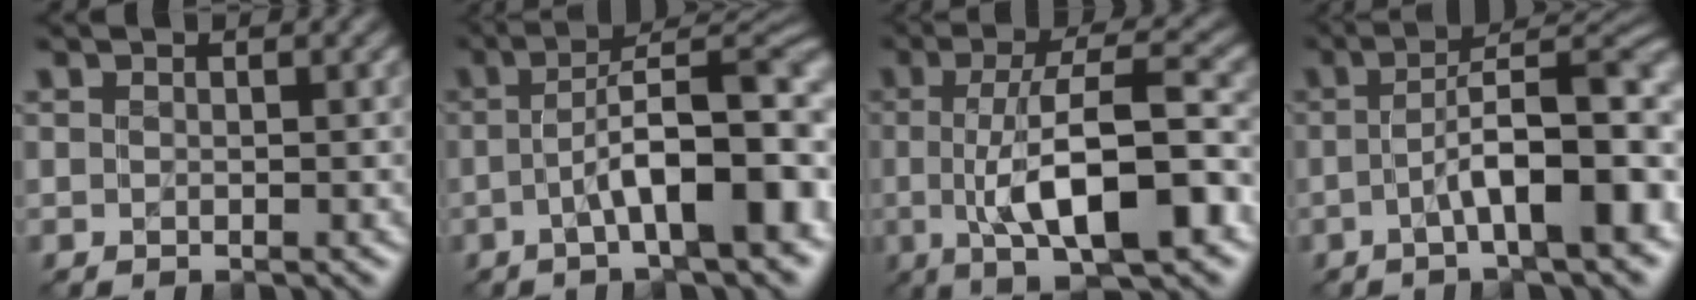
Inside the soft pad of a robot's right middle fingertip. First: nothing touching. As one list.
[{"total": 10.9, "force": [-2.5, 3.1, 10.2], "torque": [-0.138, 0.015, -0.034]}, {"total": 10.0, "force": [-1.4, 3.0, 9.4], "torque": [-0.139, 0.008, -0.024]}, {"total": 9.9, "force": [-2.2, 2.7, 9.3], "torque": [-0.122, 0.016, -0.035]}]